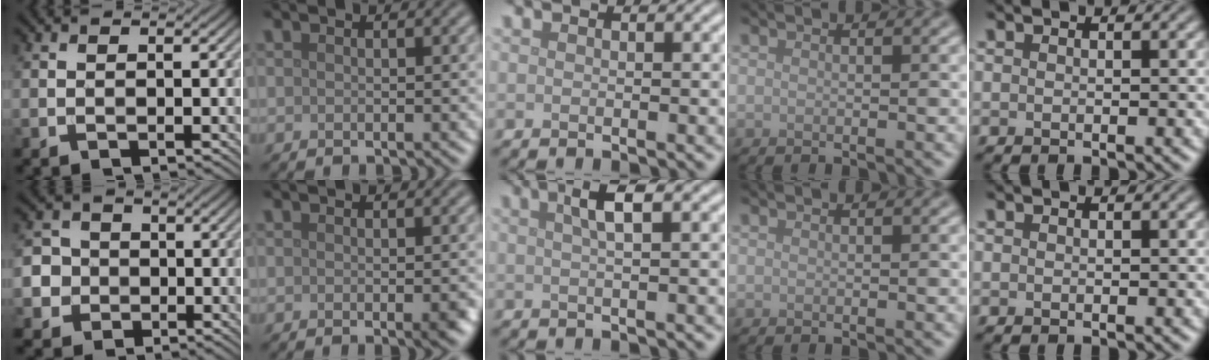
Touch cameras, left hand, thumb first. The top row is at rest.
{"thumb": {"total": 6.2, "force": [-1.1, 5.9, 1.5], "torque": [-0.052, 0.006, -0.050]}, "index": {"total": 1.6, "force": [-0.4, 0.3, 1.5], "torque": [-0.016, -0.002, -0.006]}, "middle": {"total": 2.9, "force": [1.0, 0.8, 2.6], "torque": [-0.032, 0.012, 0.014]}}